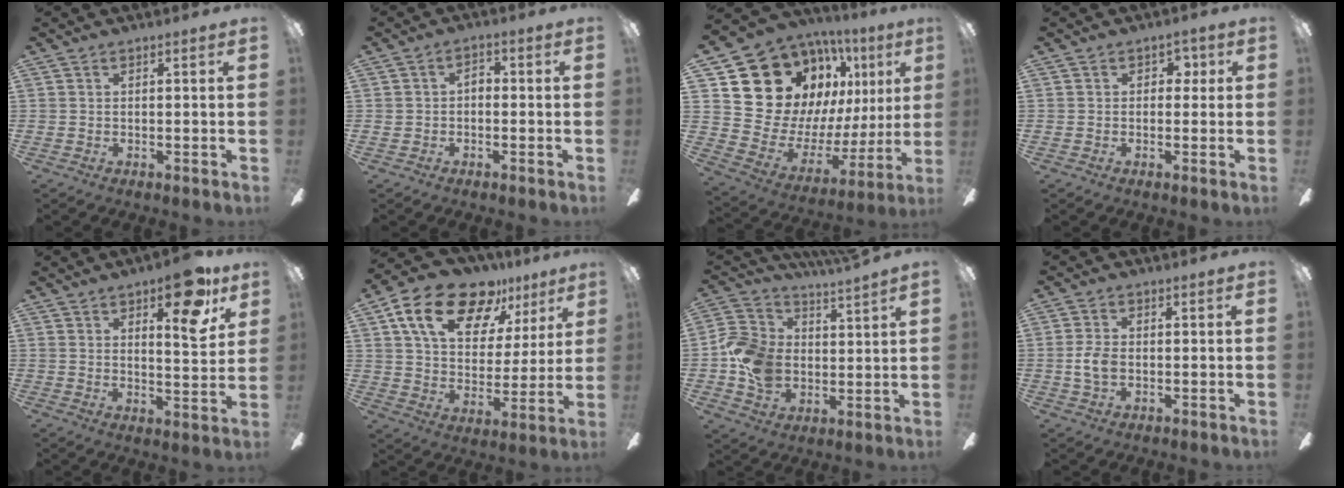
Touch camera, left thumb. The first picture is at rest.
{"total": 3.0, "force": [-0.9, 2.2, 1.8], "torque": [-0.036, 0.015, -0.020]}
{"total": 20.4, "force": [11.8, 14.7, 7.8], "torque": [-0.160, -0.095, 0.247]}
{"total": 2.8, "force": [0.1, 2.4, 1.5], "torque": [-0.016, 0.005, -0.005]}
{"total": 13.1, "force": [7.6, 5.2, 9.4], "torque": [-0.106, -0.038, 0.119]}
{"total": 19.6, "force": [12.1, 10.6, 11.0], "torque": [-0.192, -0.052, 0.214]}
{"total": 9.2, "force": [1.6, 7.0, 5.7], "torque": [-0.135, 0.000, 0.036]}
{"total": 4.6, "force": [-0.6, 2.8, 3.7], "torque": [-0.085, 0.001, -0.014]}